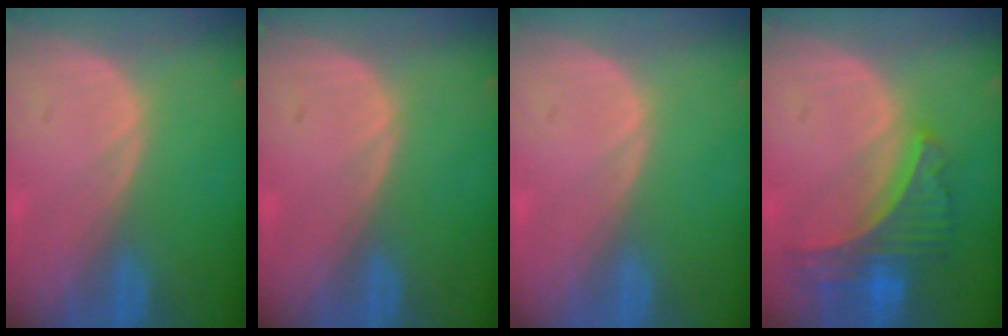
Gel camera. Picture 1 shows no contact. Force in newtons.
{"total": 0.0}
{"total": 0.0}
{"total": 7.8, "press": 6.9, "slide": 3.6}